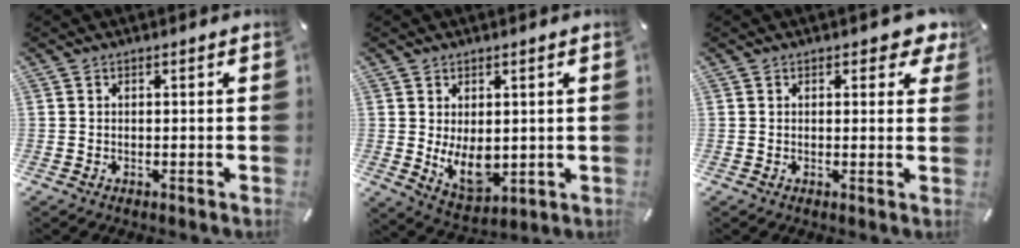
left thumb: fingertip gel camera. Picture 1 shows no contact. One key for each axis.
{"total": 9.0, "fx": 0.2, "fy": 5.4, "fz": 7.1, "tx": -0.121, "ty": -0.019, "tz": 0.008}
{"total": 3.2, "fx": 1.8, "fy": 1.8, "fz": 2.0, "tx": -0.020, "ty": 0.000, "tz": 0.027}